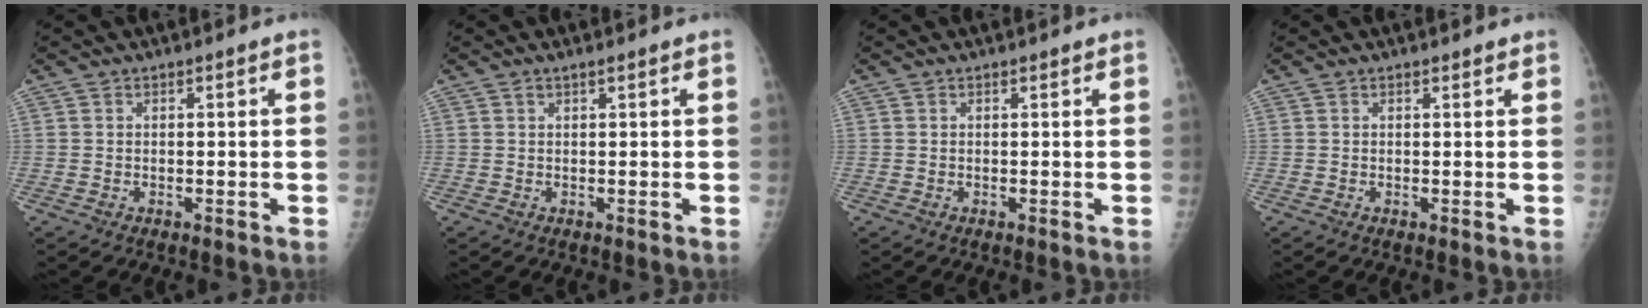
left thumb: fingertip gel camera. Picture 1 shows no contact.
{"total": 0.6, "force": [0.4, 0.2, 0.5], "torque": [-0.005, 0.002, 0.008]}
{"total": 0.0}
{"total": 0.8, "force": [0.6, 0.3, 0.2], "torque": [-0.003, -0.004, 0.008]}